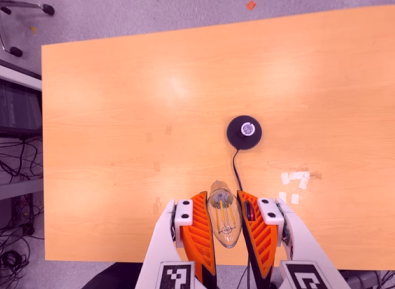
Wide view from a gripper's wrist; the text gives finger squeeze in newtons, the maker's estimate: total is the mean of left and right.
{"total": 18.1, "left": 19.9, "right": 16.3}